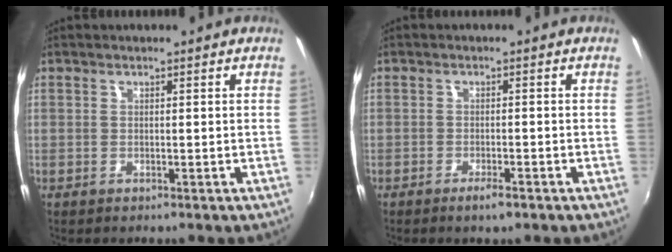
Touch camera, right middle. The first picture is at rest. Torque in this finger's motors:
{"motor_torque": [-0.12, -1.51, 0.03, -0.01]}